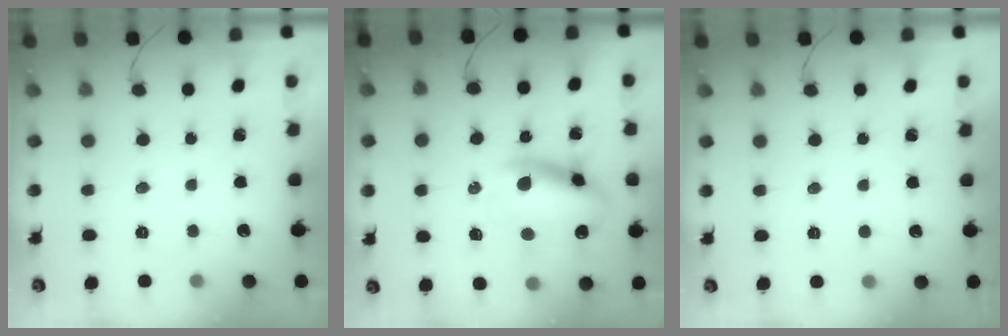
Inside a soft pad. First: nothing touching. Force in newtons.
{"total": 13.5, "press": 13.1, "slide": 3.3}
{"total": 0.9, "press": 0.9, "slide": 0.1}